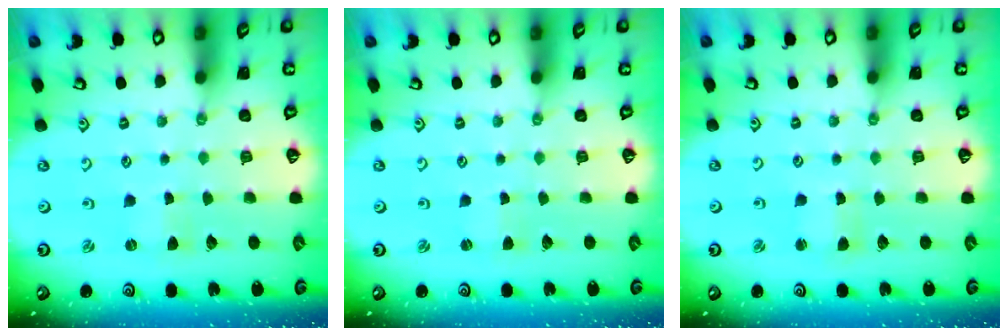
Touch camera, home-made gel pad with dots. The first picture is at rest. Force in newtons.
{"total": 1.4, "press": 1.4, "slide": 0.3}
{"total": 2.0, "press": 2.0, "slide": 0.3}